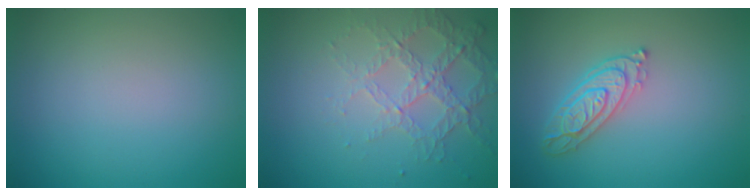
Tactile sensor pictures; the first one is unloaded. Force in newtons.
{"total": 4.1, "press": 2.9, "slide": 3.0}
{"total": 3.4, "press": 3.2, "slide": 1.0}